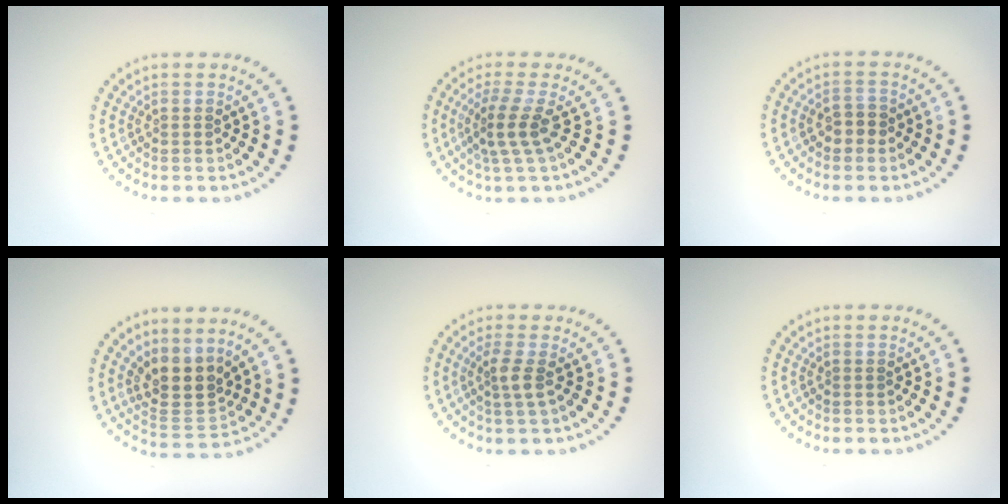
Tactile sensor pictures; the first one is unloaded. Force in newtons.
{"total": 2.8, "press": 2.0, "slide": 2.0}
{"total": 1.8, "press": 1.8, "slide": 0.2}
{"total": 3.8, "press": 3.2, "slide": 2.0}
{"total": 1.9, "press": 1.4, "slide": 1.3}
{"total": 0.0}